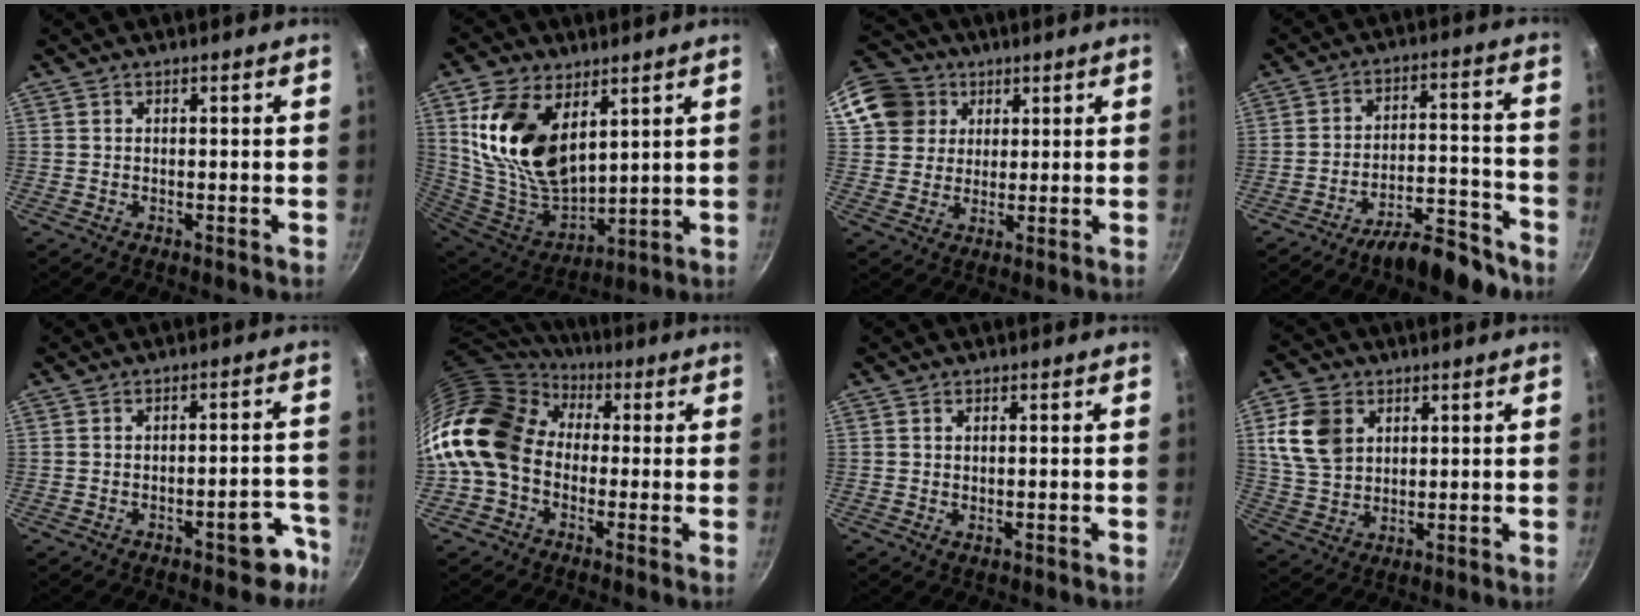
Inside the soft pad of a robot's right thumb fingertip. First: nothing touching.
{"total": 19.3, "force": [7.2, 11.3, 13.9], "torque": [-0.252, -0.054, 0.152]}
{"total": 12.7, "force": [5.3, 10.9, 4.0], "torque": [-0.064, 0.017, 0.095]}
{"total": 10.7, "force": [-8.2, 3.5, 5.9], "torque": [-0.068, 0.084, -0.123]}
{"total": 6.4, "force": [-3.9, 2.8, 4.1], "torque": [-0.012, 0.051, -0.037]}
{"total": 17.8, "force": [0.1, 14.0, 11.0], "torque": [-0.201, 0.042, -0.018]}
{"total": 0.9, "force": [0.0, 0.3, 0.8], "torque": [-0.013, -0.002, -0.002]}
{"total": 10.5, "force": [3.4, 7.8, 6.1], "torque": [-0.102, -0.003, 0.071]}